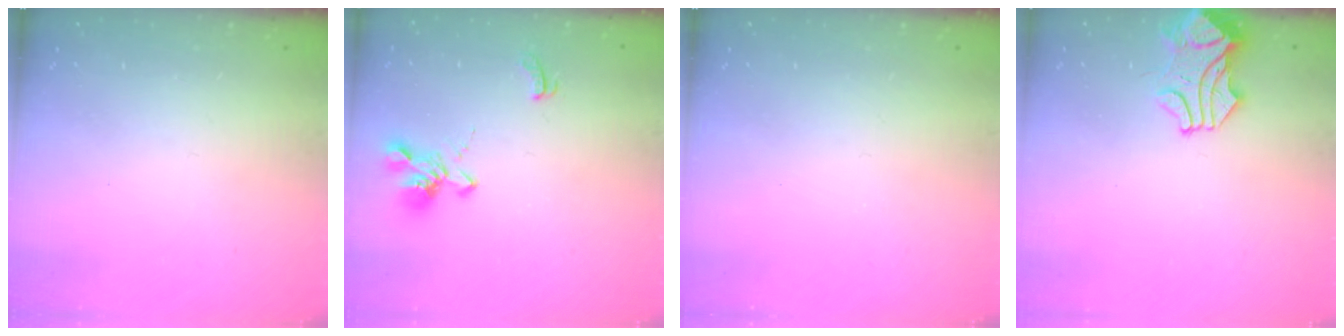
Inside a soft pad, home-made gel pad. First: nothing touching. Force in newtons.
{"total": 2.4, "press": 2.0, "slide": 1.2}
{"total": 0.0}
{"total": 1.6, "press": 1.4, "slide": 0.8}